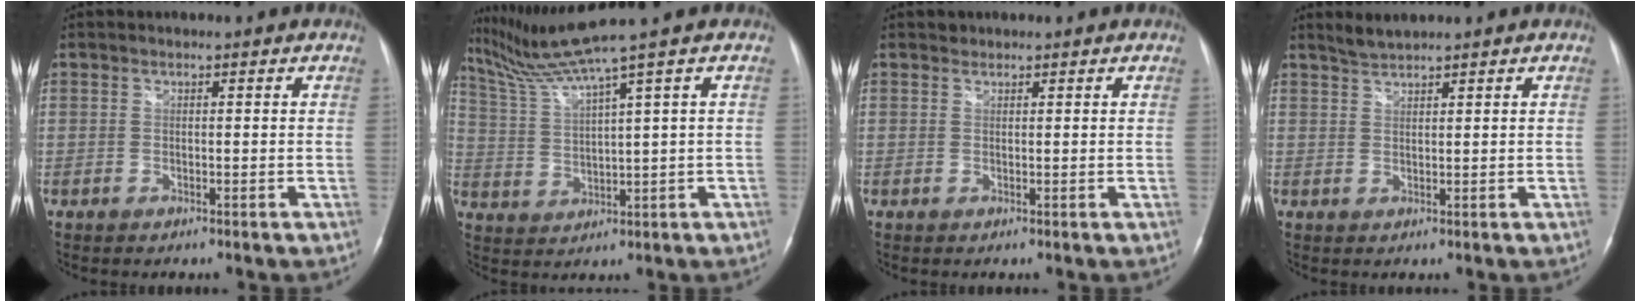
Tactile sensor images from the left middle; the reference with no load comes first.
{"total": 8.0, "force": [6.2, -3.0, 4.1], "torque": [-0.092, 0.002, 0.129]}
{"total": 0.6, "force": [0.5, 0.3, -0.1], "torque": [0.000, -0.001, 0.008]}
{"total": 2.0, "force": [2.0, -0.2, 0.3], "torque": [-0.009, 0.003, 0.043]}